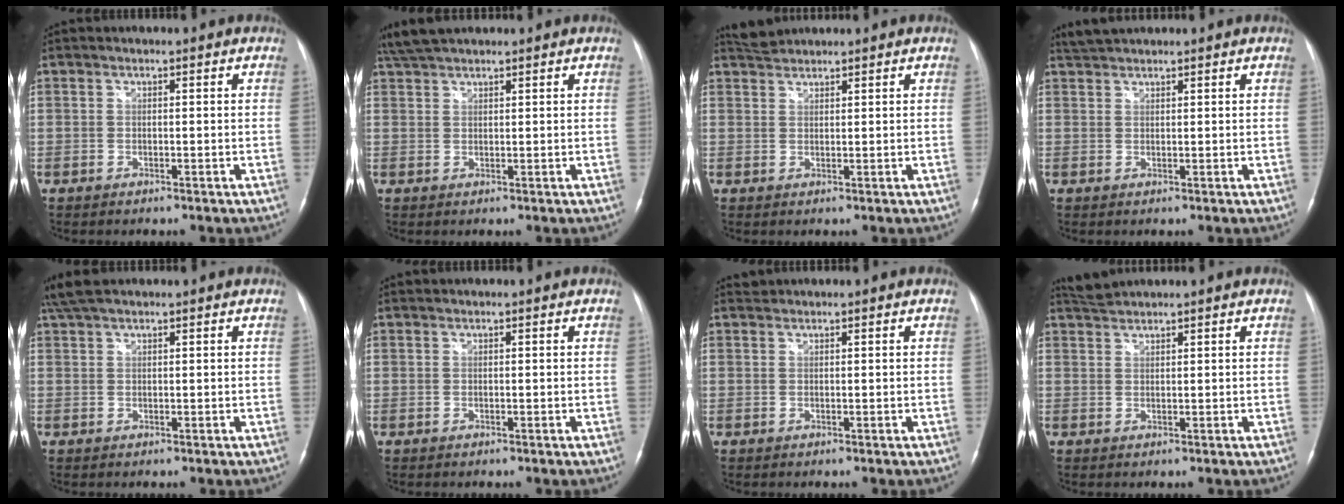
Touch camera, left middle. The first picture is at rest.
{"total": 4.8, "force": [4.3, 1.0, 2.1], "torque": [-0.048, 0.025, 0.083]}
{"total": 2.5, "force": [2.5, 0.2, 0.0], "torque": [-0.009, 0.012, 0.052]}
{"total": 2.7, "force": [2.6, 0.3, 0.6], "torque": [-0.019, 0.017, 0.049]}
{"total": 4.6, "force": [3.8, 1.1, 2.4], "torque": [-0.054, 0.029, 0.074]}
{"total": 0.0}
{"total": 0.6, "force": [0.6, 0.0, -0.3], "torque": [-0.004, 0.009, 0.012]}
{"total": 2.3, "force": [2.2, -0.4, -0.1], "torque": [-0.008, 0.009, 0.052]}